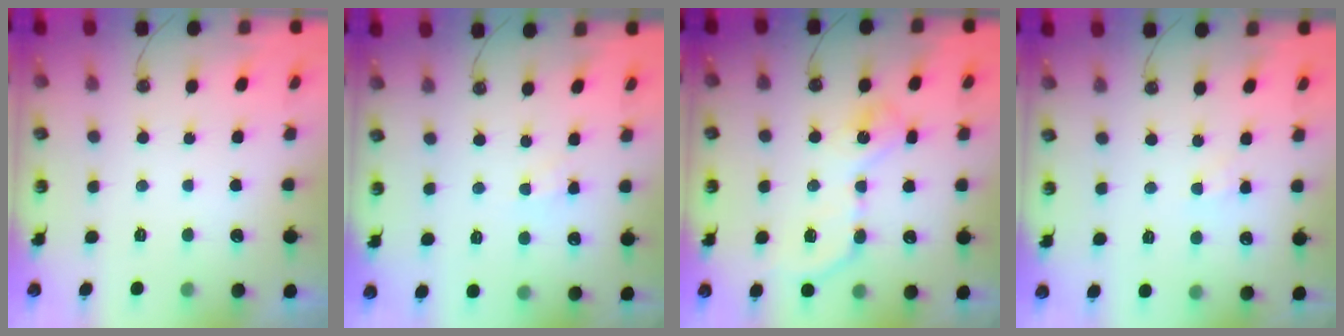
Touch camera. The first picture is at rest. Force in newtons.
{"total": 2.7, "press": 2.7, "slide": 0.4}
{"total": 11.5, "press": 11.5, "slide": 0.3}
{"total": 3.9, "press": 3.8, "slide": 0.5}